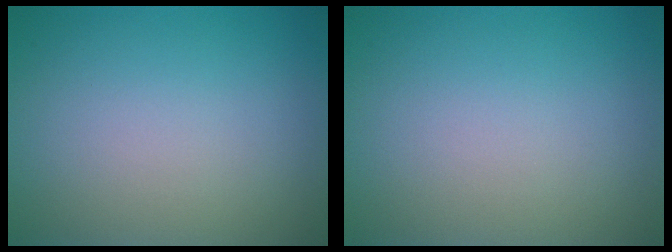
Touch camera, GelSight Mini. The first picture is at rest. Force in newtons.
{"total": 0.0}